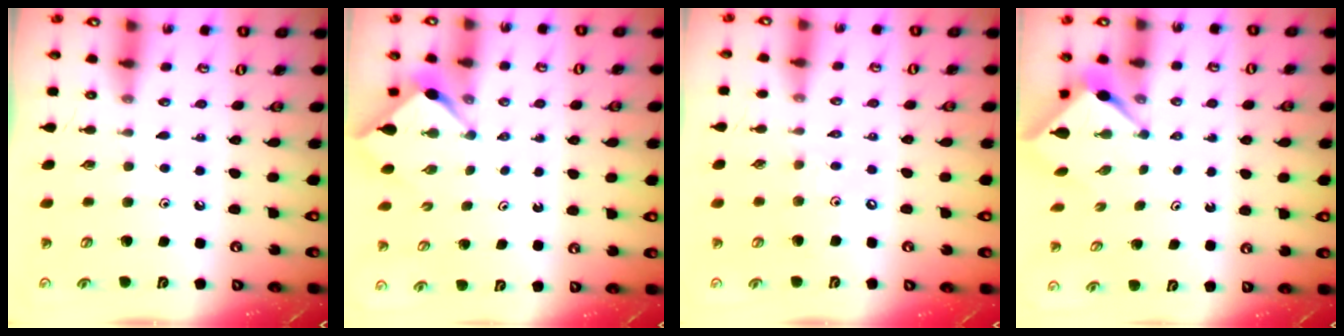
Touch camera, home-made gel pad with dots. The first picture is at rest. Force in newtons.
{"total": 2.7, "press": 2.7, "slide": 0.3}
{"total": 3.3, "press": 3.2, "slide": 0.3}
{"total": 2.7, "press": 2.7, "slide": 0.0}